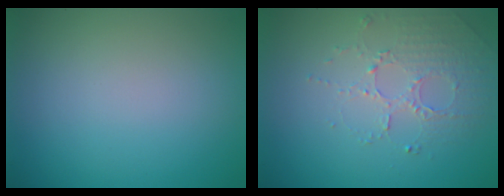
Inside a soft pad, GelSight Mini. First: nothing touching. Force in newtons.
{"total": 1.9, "press": 1.5, "slide": 1.1}